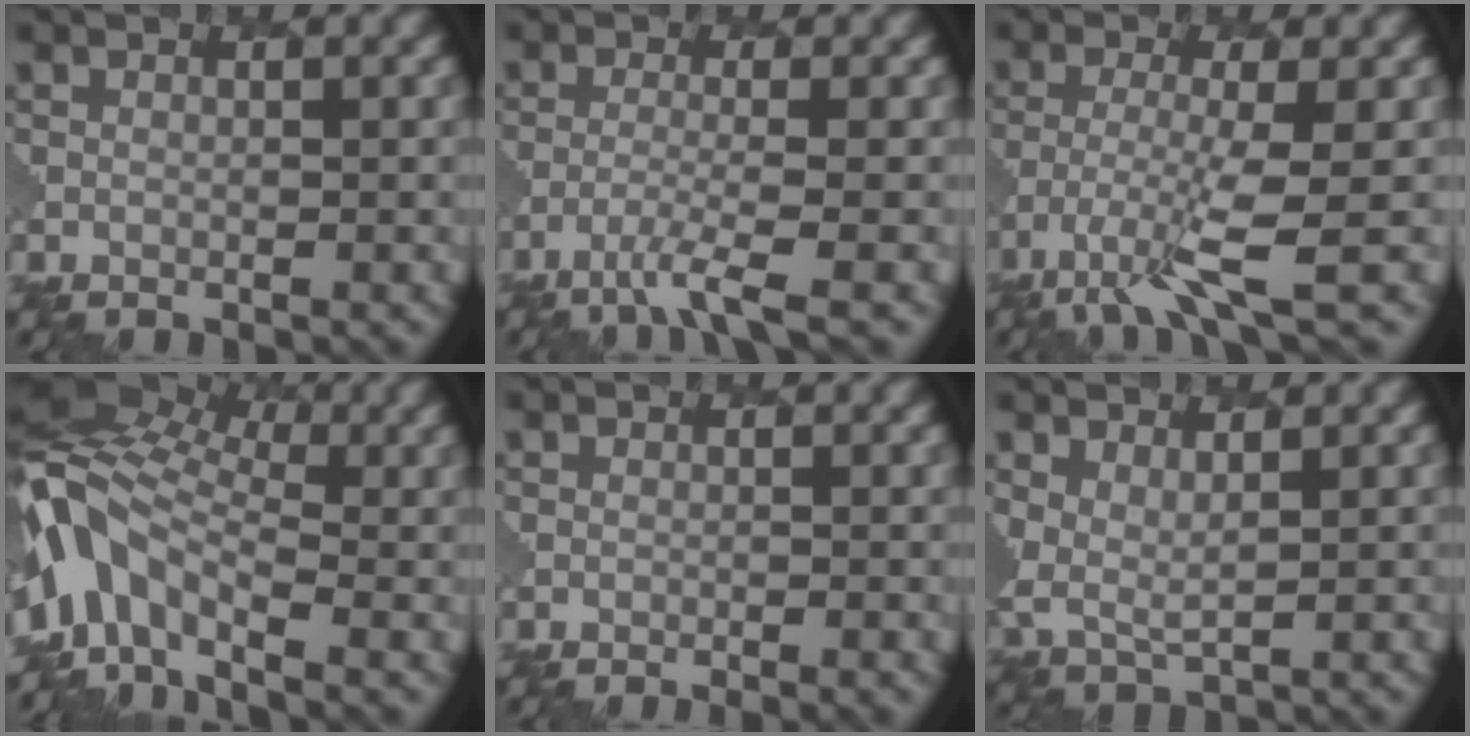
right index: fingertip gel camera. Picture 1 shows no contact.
{"total": 3.6, "force": [-2.2, 0.4, 2.8], "torque": [-0.050, -0.004, -0.056]}
{"total": 5.3, "force": [-2.9, 0.7, 4.3], "torque": [-0.092, -0.018, -0.064]}
{"total": 10.3, "force": [-2.1, 6.1, 8.0], "torque": [-0.158, 0.010, -0.059]}
{"total": 1.3, "force": [-0.7, 0.4, 1.0], "torque": [-0.004, -0.003, -0.010]}
{"total": 2.4, "force": [1.5, 1.0, 1.6], "torque": [-0.041, -0.011, 0.030]}